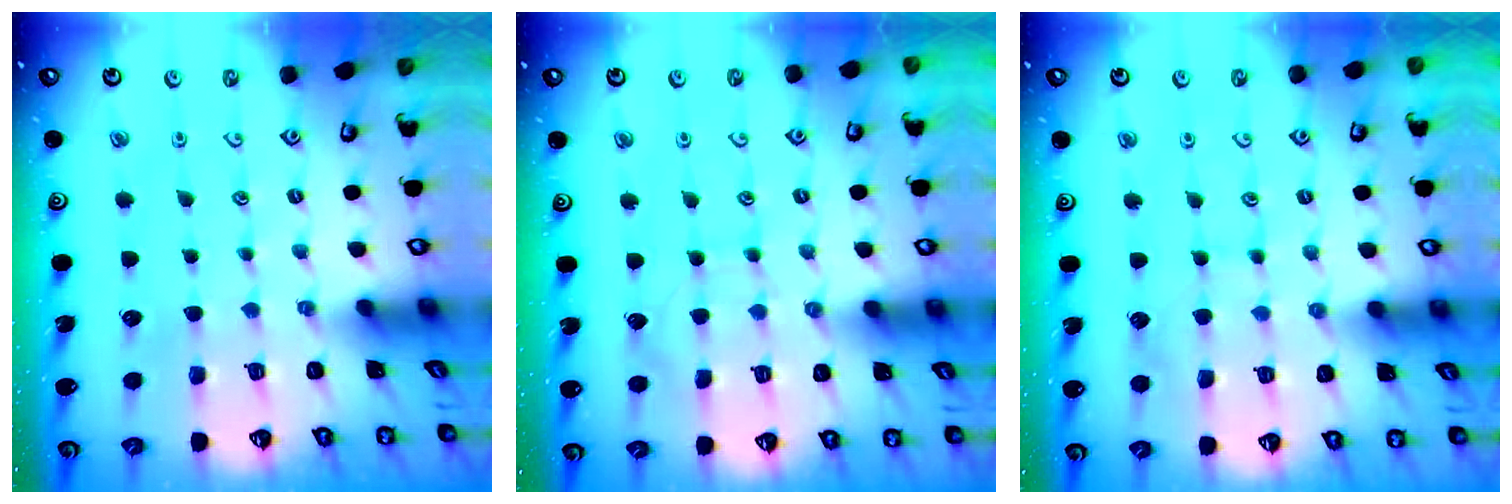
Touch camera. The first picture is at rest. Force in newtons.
{"total": 4.3, "press": 4.3, "slide": 0.1}
{"total": 5.3, "press": 5.3, "slide": 0.7}